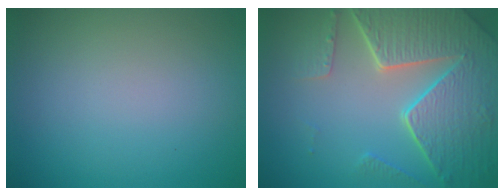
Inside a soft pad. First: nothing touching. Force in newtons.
{"total": 8.1, "press": 5.9, "slide": 5.5}